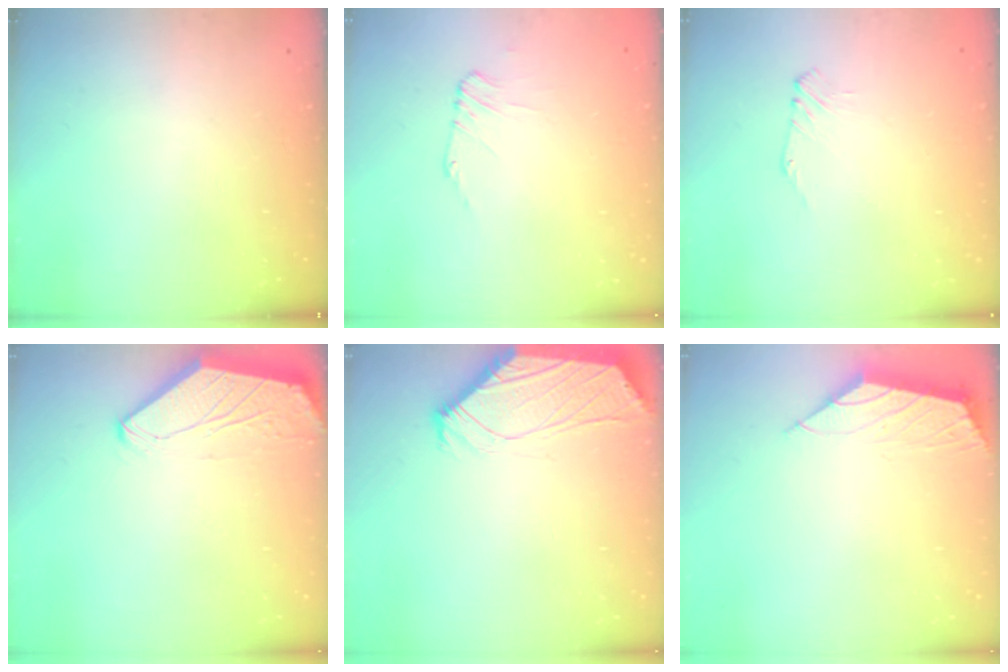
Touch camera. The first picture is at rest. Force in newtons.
{"total": 1.1, "press": 1.1, "slide": 0.3}
{"total": 1.0, "press": 0.9, "slide": 0.4}
{"total": 0.0}
{"total": 1.0, "press": 0.8, "slide": 0.5}
{"total": 2.2, "press": 2.2, "slide": 0.5}